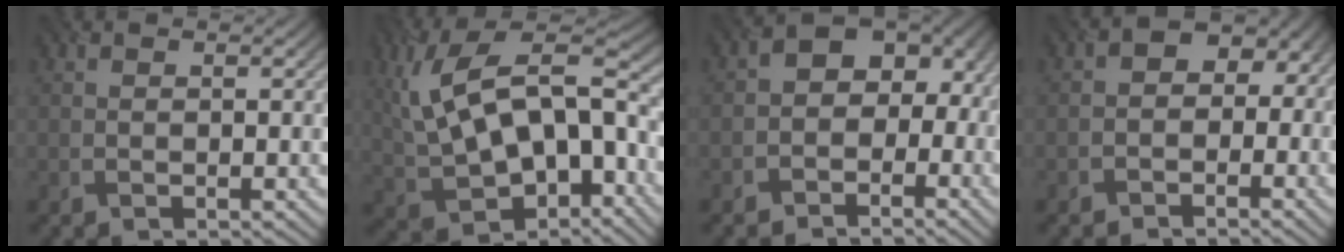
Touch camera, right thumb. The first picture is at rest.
{"total": 15.2, "force": [1.4, 8.1, 12.7], "torque": [-0.256, 0.003, 0.024]}
{"total": 7.0, "force": [-1.5, 5.0, 4.6], "torque": [-0.055, 0.005, -0.039]}
{"total": 3.5, "force": [-1.0, 2.7, 2.1], "torque": [-0.015, 0.003, -0.025]}